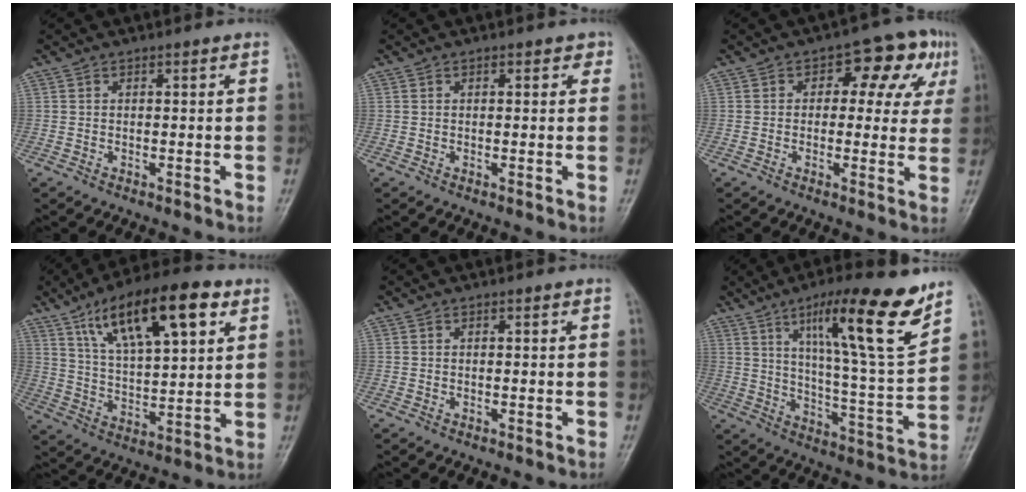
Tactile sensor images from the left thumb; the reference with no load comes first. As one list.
[{"total": 1.7, "force": [0.8, 1.0, 1.1], "torque": [-0.001, 0.001, 0.006]}, {"total": 10.3, "force": [3.4, 6.3, 7.4], "torque": [-0.036, 0.016, 0.034]}, {"total": 18.9, "force": [9.3, 7.0, 15.0], "torque": [-0.220, -0.020, 0.161]}, {"total": 0.0}, {"total": 18.7, "force": [11.3, 2.5, 14.8], "torque": [-0.211, -0.061, 0.182]}]